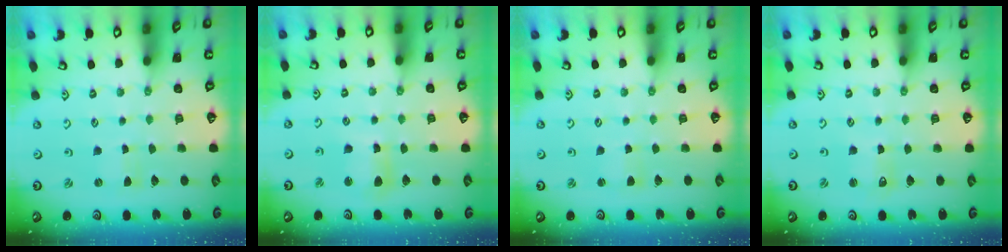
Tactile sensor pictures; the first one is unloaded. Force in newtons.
{"total": 7.2, "press": 7.1, "slide": 1.2}
{"total": 2.7, "press": 2.7, "slide": 0.3}
{"total": 2.3, "press": 2.3, "slide": 0.3}